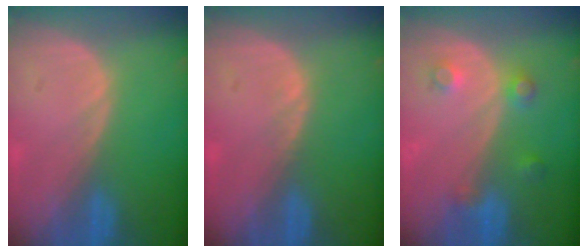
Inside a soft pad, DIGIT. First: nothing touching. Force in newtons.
{"total": 0.7, "press": 0.6, "slide": 0.3}
{"total": 3.6, "press": 3.4, "slide": 1.3}